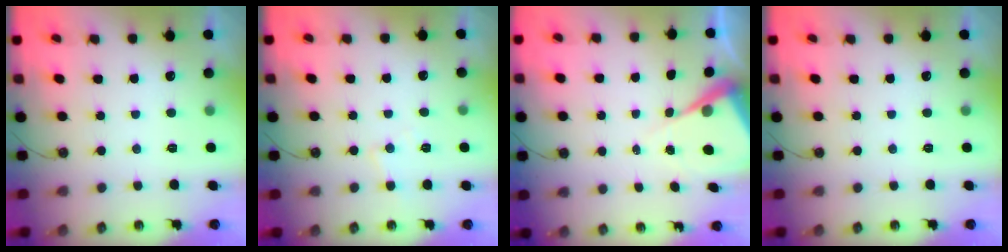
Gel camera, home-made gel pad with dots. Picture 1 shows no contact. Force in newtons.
{"total": 4.4, "press": 4.4, "slide": 0.6}
{"total": 6.9, "press": 6.9, "slide": 0.6}
{"total": 0.0}